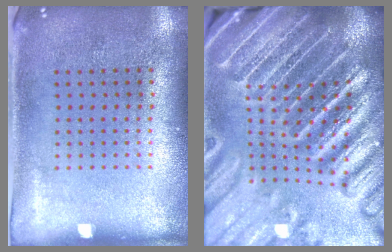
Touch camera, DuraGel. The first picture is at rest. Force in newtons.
{"total": 5.7, "press": 4.9, "slide": 2.9}